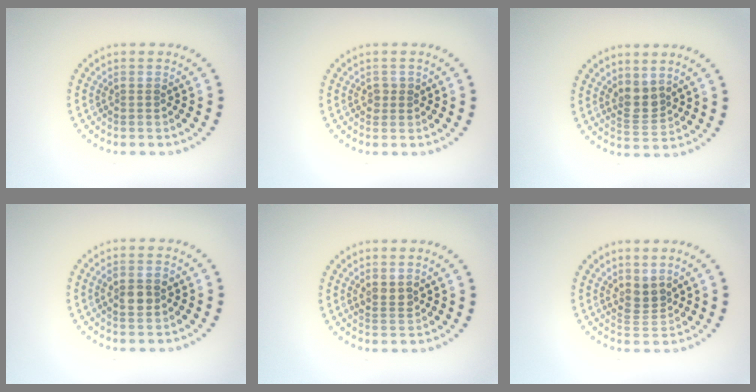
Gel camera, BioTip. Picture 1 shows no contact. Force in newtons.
{"total": 0.9, "press": 0.9, "slide": 0.2}
{"total": 2.2, "press": 1.8, "slide": 1.3}
{"total": 2.5, "press": 2.5, "slide": 0.3}
{"total": 1.6, "press": 1.5, "slide": 0.6}
{"total": 2.2, "press": 1.6, "slide": 1.5}